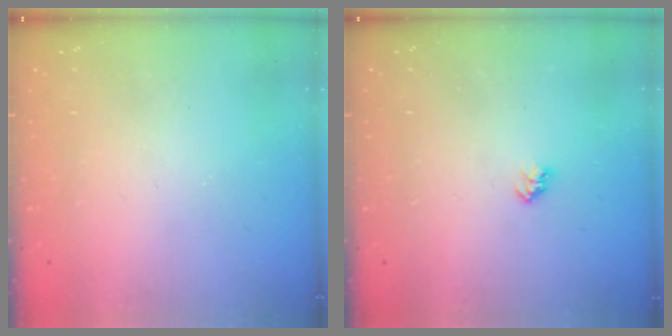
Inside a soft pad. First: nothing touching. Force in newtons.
{"total": 2.6, "press": 2.6, "slide": 0.4}